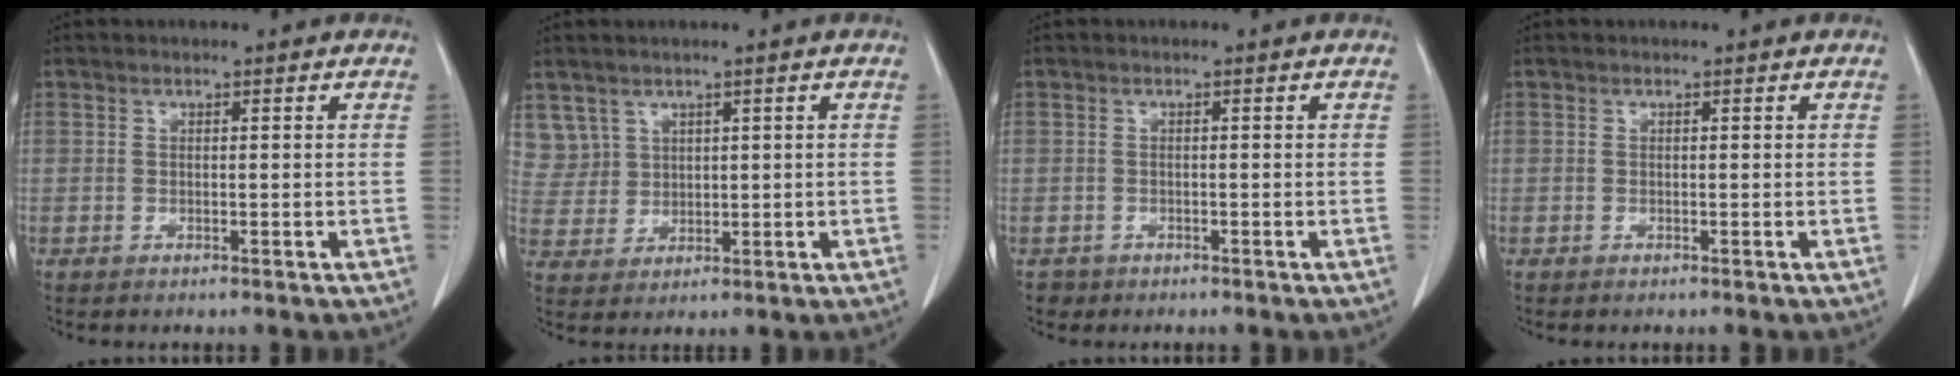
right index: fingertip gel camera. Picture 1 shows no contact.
{"total": 5.4, "force": [3.2, 4.3, -0.1], "torque": [0.007, 0.009, 0.075]}
{"total": 1.4, "force": [-0.8, 1.0, -0.2], "torque": [-0.006, 0.003, -0.015]}
{"total": 0.0}